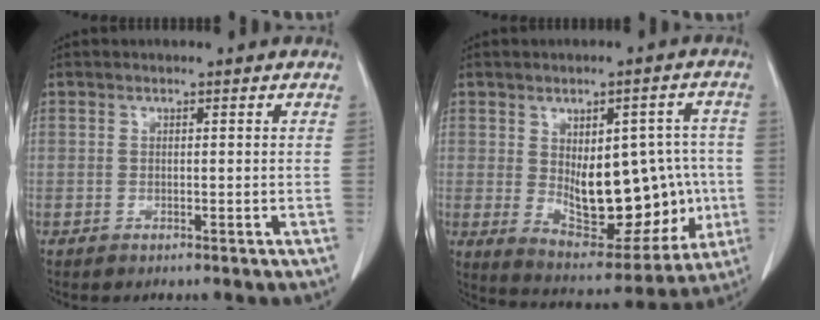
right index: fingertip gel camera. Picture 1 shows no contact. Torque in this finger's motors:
{"motor_torque": [0.53, 0.19, 0.41, 0.15]}